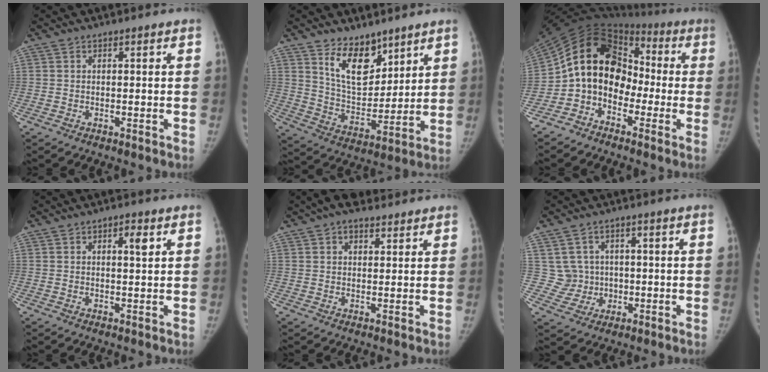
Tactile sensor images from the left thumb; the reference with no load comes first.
{"total": 11.6, "force": [7.7, 6.2, 6.0], "torque": [-0.065, -0.066, 0.149]}
{"total": 14.7, "force": [-3.5, 11.6, 8.2], "torque": [-0.121, 0.078, -0.078]}
{"total": 2.7, "force": [1.1, 0.9, 2.3], "torque": [-0.030, -0.003, 0.015]}
{"total": 7.1, "force": [5.1, 3.7, 3.4], "torque": [-0.037, -0.002, 0.082]}
{"total": 5.6, "force": [0.5, 5.6, 0.4], "torque": [0.027, 0.007, 0.011]}